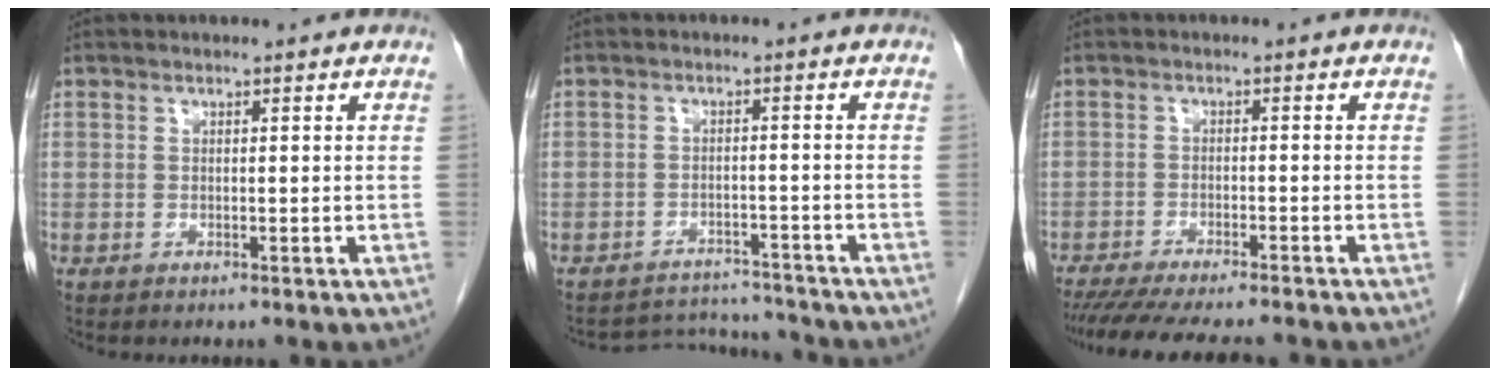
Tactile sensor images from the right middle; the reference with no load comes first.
{"total": 5.9, "force": [-5.7, 0.5, -1.7], "torque": [0.022, 0.013, -0.085]}
{"total": 13.0, "force": [-11.5, 1.5, 5.9], "torque": [-0.093, -0.024, -0.162]}